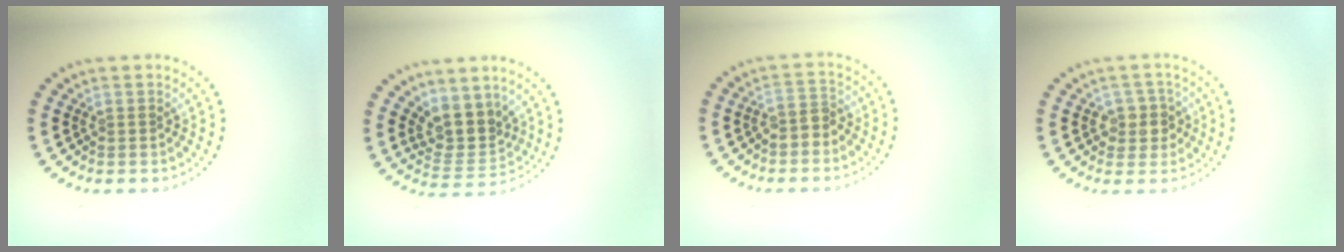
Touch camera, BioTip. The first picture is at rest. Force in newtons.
{"total": 3.9, "press": 3.1, "slide": 2.3}
{"total": 1.8, "press": 1.5, "slide": 0.9}
{"total": 2.2, "press": 2.1, "slide": 0.7}